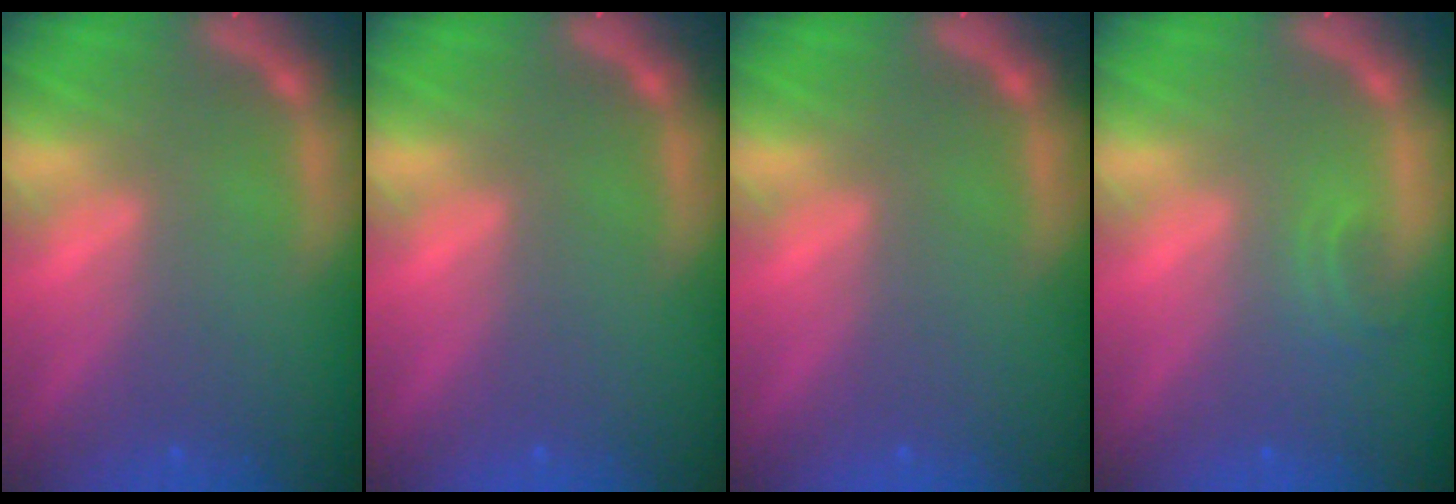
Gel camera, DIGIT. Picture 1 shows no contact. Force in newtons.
{"total": 0.0}
{"total": 0.0}
{"total": 1.4}